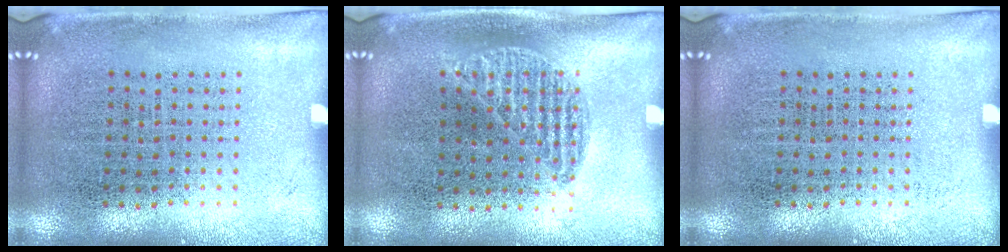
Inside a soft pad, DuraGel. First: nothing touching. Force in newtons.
{"total": 0.9, "press": 0.7, "slide": 0.5}
{"total": 0.0}